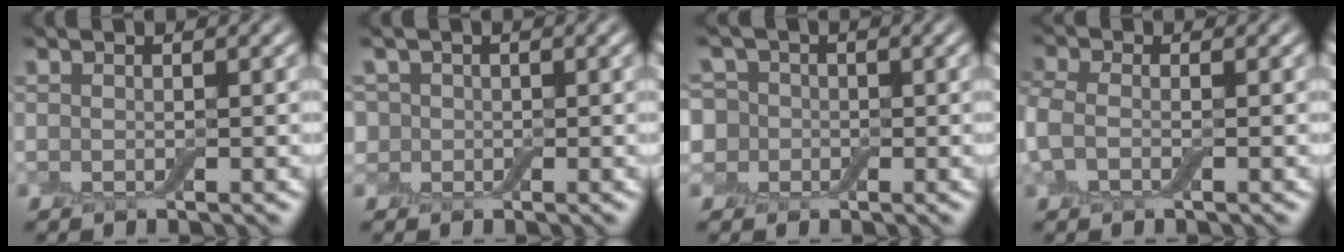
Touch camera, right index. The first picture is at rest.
{"total": 3.2, "force": [1.0, 2.8, 1.2], "torque": [-0.014, 0.017, -0.003]}
{"total": 6.6, "force": [1.5, 5.6, 3.1], "torque": [-0.046, 0.036, -0.024]}
{"total": 2.7, "force": [-0.3, 1.8, 2.0], "torque": [-0.052, 0.006, -0.015]}